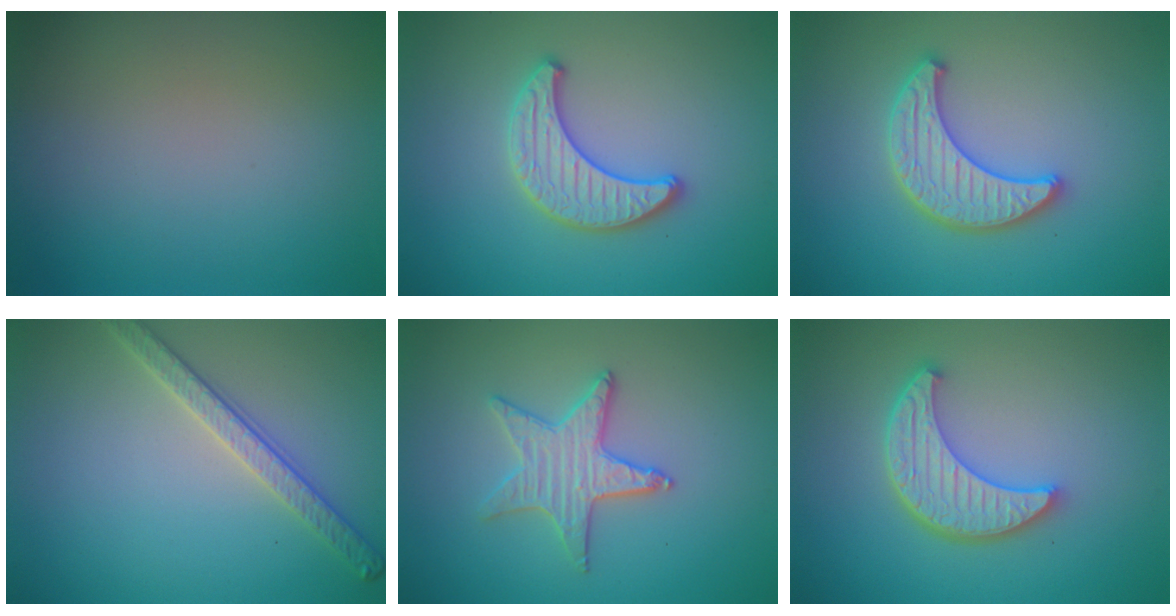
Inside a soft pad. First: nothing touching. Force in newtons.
{"total": 2.7, "press": 2.7, "slide": 0.1}
{"total": 3.9, "press": 3.7, "slide": 1.2}
{"total": 2.8, "press": 2.7, "slide": 0.7}
{"total": 3.0, "press": 3.0, "slide": 0.4}
{"total": 5.3, "press": 4.1, "slide": 3.4}